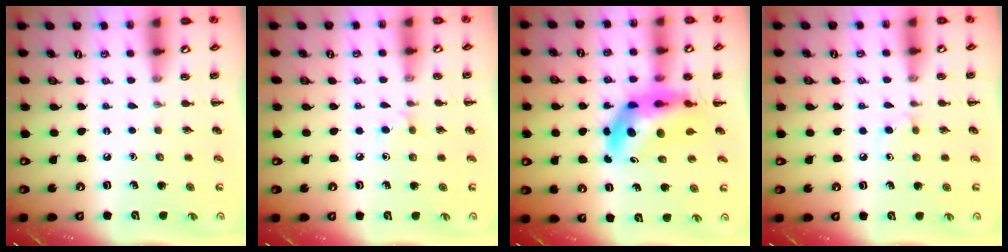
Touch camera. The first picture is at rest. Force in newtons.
{"total": 4.6, "press": 4.2, "slide": 1.7}
{"total": 11.6, "press": 11.1, "slide": 3.3}
{"total": 2.2, "press": 2.0, "slide": 1.0}